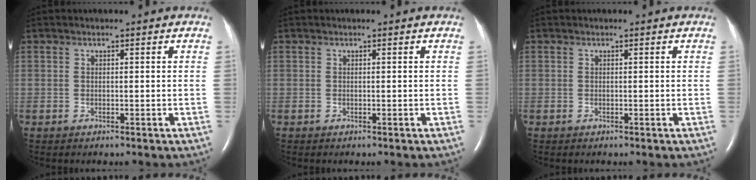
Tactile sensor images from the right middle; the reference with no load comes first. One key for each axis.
{"total": 0.0}
{"total": 0.0}